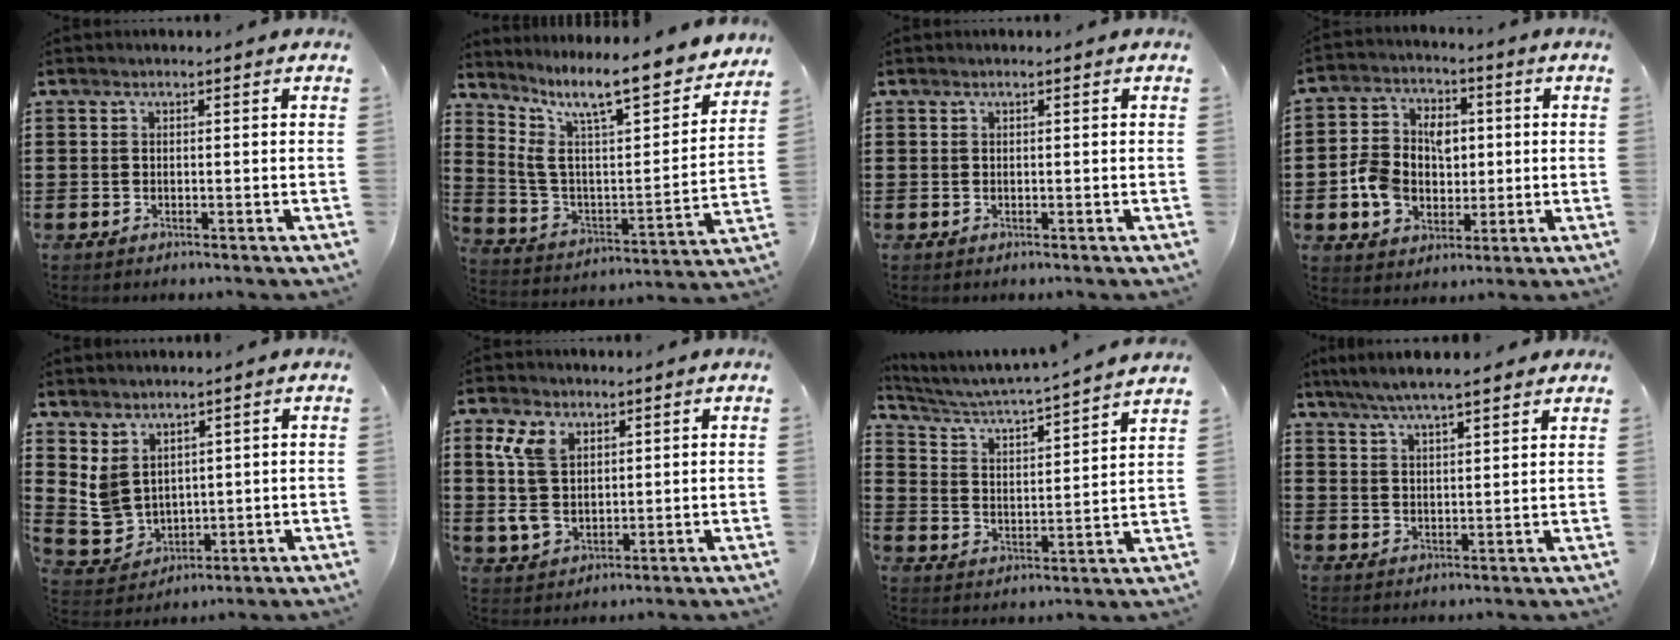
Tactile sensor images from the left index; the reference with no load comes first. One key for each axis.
{"total": 11.5, "fx": 9.2, "fy": 2.2, "fz": 6.4, "tx": -0.151, "ty": -0.069, "tz": 0.151}
{"total": 0.0}
{"total": 8.4, "fx": -0.6, "fy": 6.8, "fz": 4.9, "tx": -0.123, "ty": 0.018, "tz": -0.012}
{"total": 5.6, "fx": 2.4, "fy": 4.5, "fz": 2.3, "tx": -0.072, "ty": -0.003, "tz": 0.048}
{"total": 8.0, "fx": 2.5, "fy": 5.2, "fz": 5.5, "tx": -0.138, "ty": 0.008, "tz": 0.045}
{"total": 3.1, "fx": 2.9, "fy": -0.3, "fz": 1.2, "tx": -0.042, "ty": -0.036, "tz": 0.036}
{"total": 5.1, "fx": 4.3, "fy": 0.5, "fz": 2.7, "tx": -0.063, "ty": -0.010, "tz": 0.075}